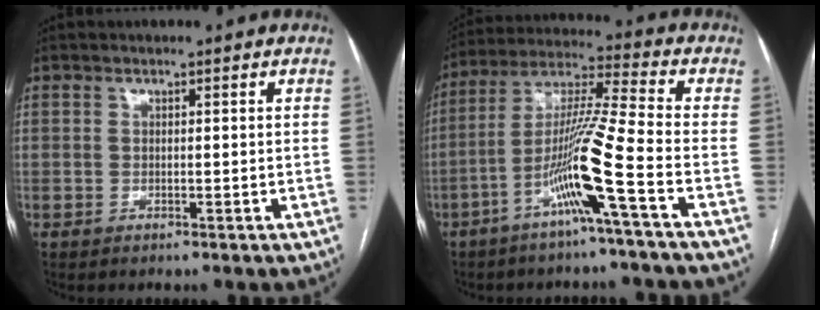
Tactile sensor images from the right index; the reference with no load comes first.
{"total": 12.3, "force": [-5.3, -1.8, 11.0], "torque": [-0.211, 0.001, -0.104]}